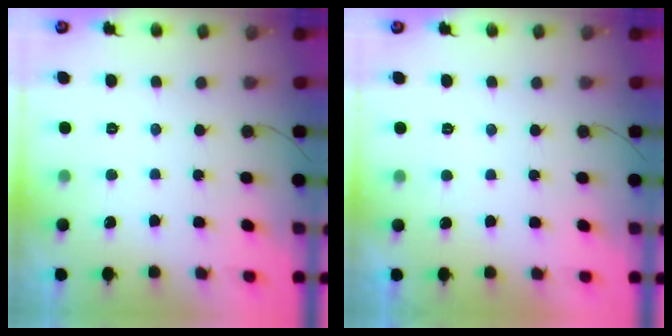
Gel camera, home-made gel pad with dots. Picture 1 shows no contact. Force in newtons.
{"total": 0.8, "press": 0.7, "slide": 0.4}